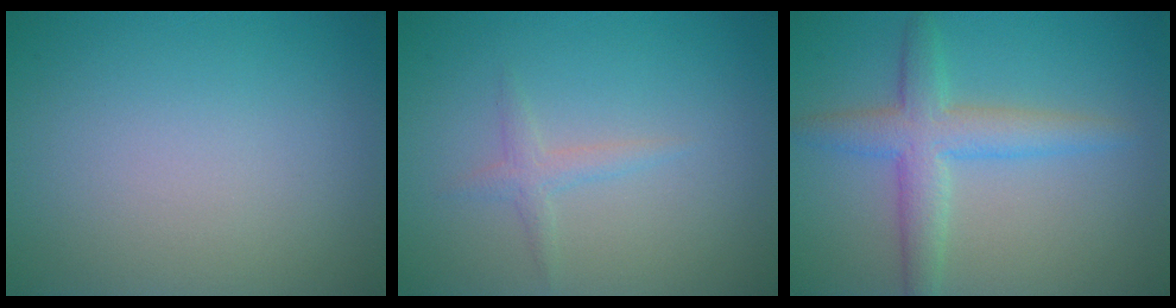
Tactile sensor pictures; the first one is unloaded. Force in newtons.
{"total": 1.3, "press": 1.3, "slide": 0.1}
{"total": 4.3, "press": 4.3, "slide": 0.1}